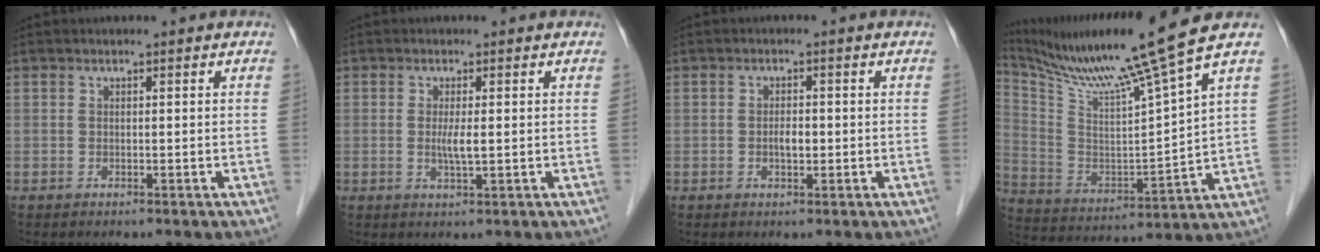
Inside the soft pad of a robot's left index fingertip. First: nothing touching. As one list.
[{"total": 2.4, "force": [0.0, 0.1, 2.4], "torque": [-0.053, -0.005, 0.001]}, {"total": 1.9, "force": [-0.3, 0.8, 1.7], "torque": [-0.031, 0.001, -0.004]}, {"total": 16.1, "force": [13.1, -2.8, 8.9], "torque": [-0.169, -0.026, 0.235]}]